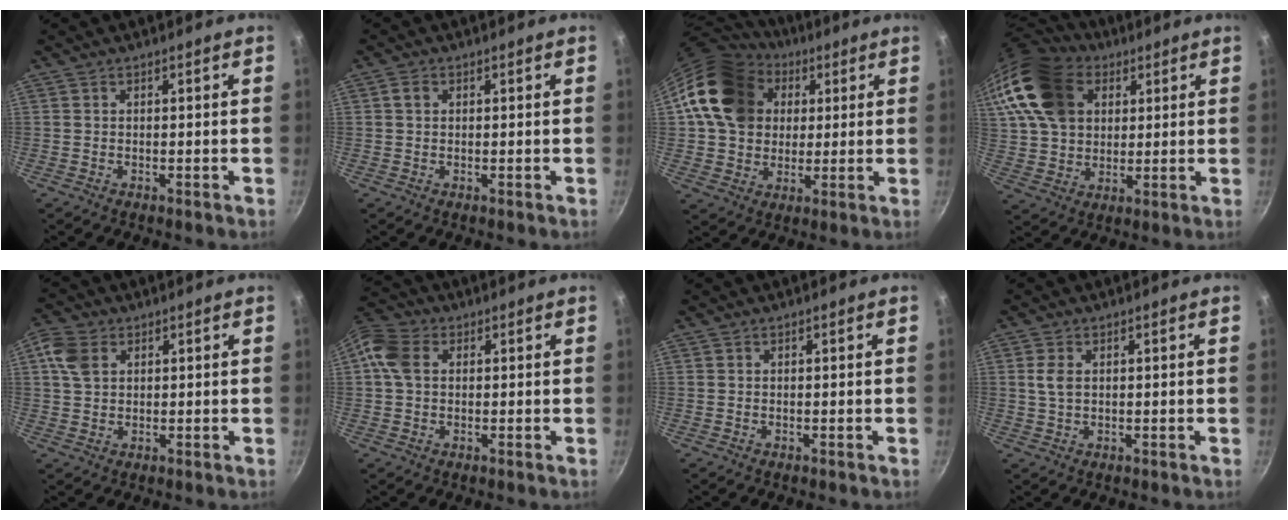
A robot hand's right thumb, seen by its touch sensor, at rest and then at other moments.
{"total": 1.5, "force": [0.4, 1.1, 0.8], "torque": [-0.013, 0.003, 0.006]}
{"total": 18.9, "force": [5.1, 15.3, 9.9], "torque": [-0.153, 0.015, 0.088]}
{"total": 22.5, "force": [8.4, 16.5, 12.8], "torque": [-0.252, 0.013, 0.156]}
{"total": 6.2, "force": [2.0, 4.5, 3.7], "torque": [-0.069, 0.005, 0.034]}
{"total": 7.8, "force": [1.3, 5.8, 5.1], "torque": [-0.099, 0.014, 0.010]}
{"total": 0.0}
{"total": 3.3, "force": [0.7, 2.0, 2.4], "torque": [-0.049, 0.000, 0.013]}